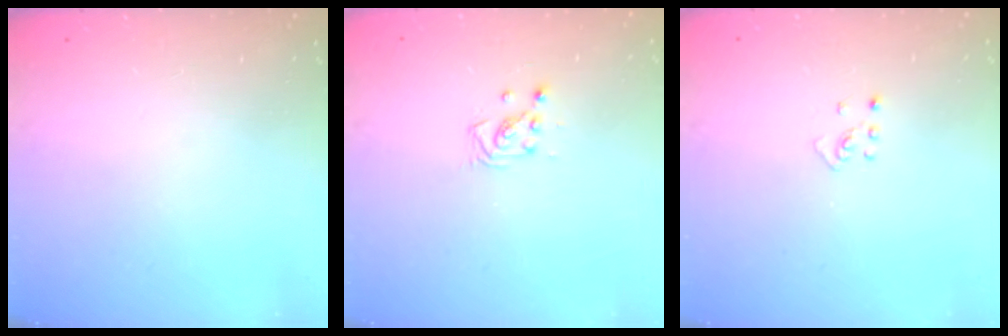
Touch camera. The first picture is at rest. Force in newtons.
{"total": 2.9, "press": 2.9, "slide": 0.3}
{"total": 2.7, "press": 2.7, "slide": 0.5}